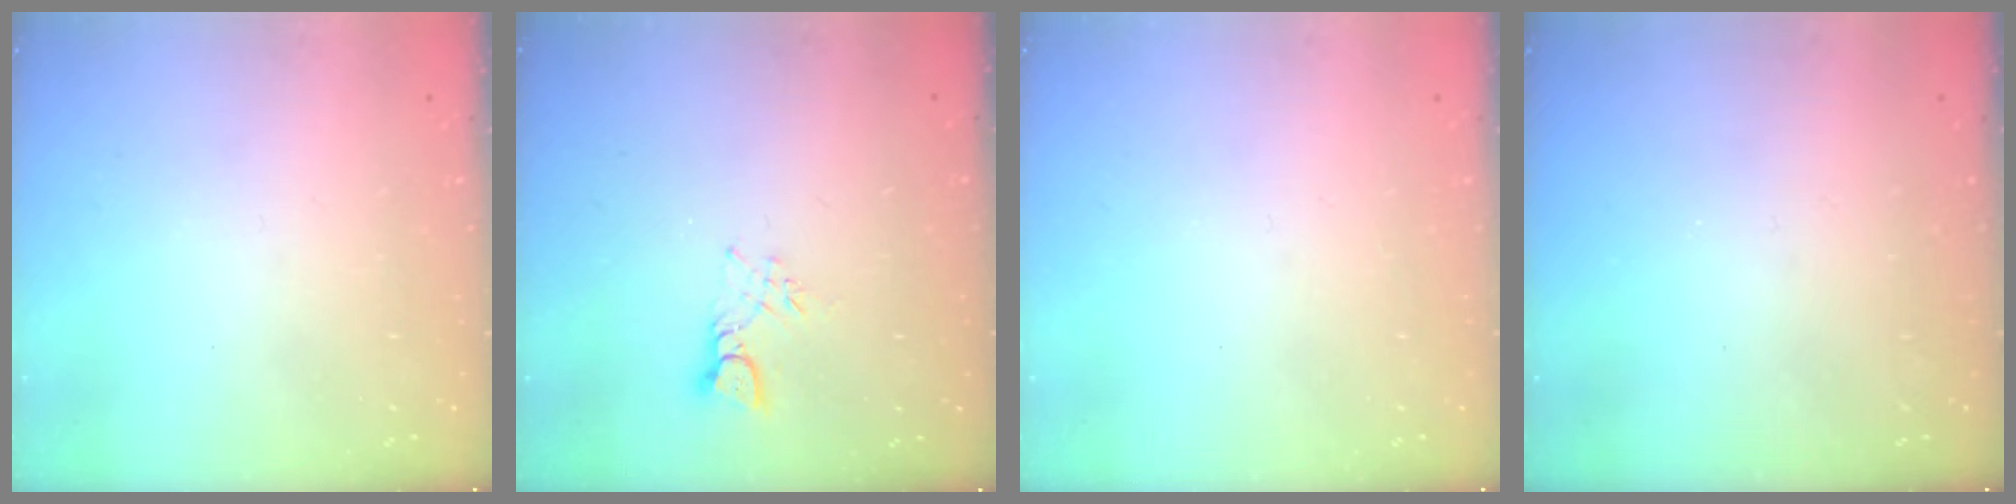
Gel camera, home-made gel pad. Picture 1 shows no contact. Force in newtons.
{"total": 3.5, "press": 3.5, "slide": 0.1}
{"total": 0.0}
{"total": 0.0}